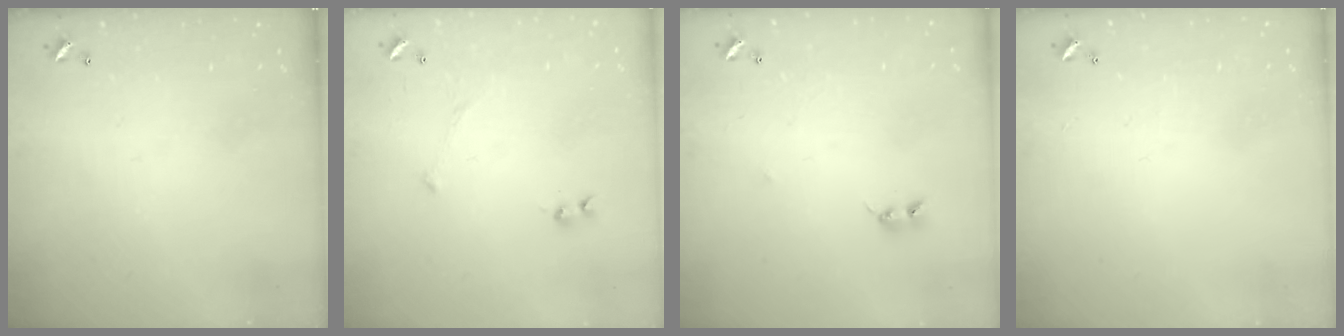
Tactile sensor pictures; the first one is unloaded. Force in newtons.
{"total": 4.8, "press": 4.7, "slide": 0.8}
{"total": 2.7, "press": 2.7, "slide": 0.3}
{"total": 0.6, "press": 0.2, "slide": 0.6}